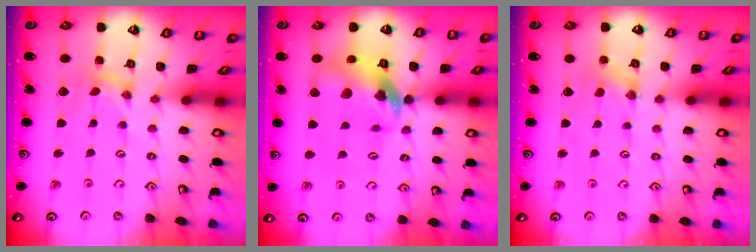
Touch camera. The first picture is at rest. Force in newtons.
{"total": 14.5, "press": 14.4, "slide": 2.0}
{"total": 0.0}